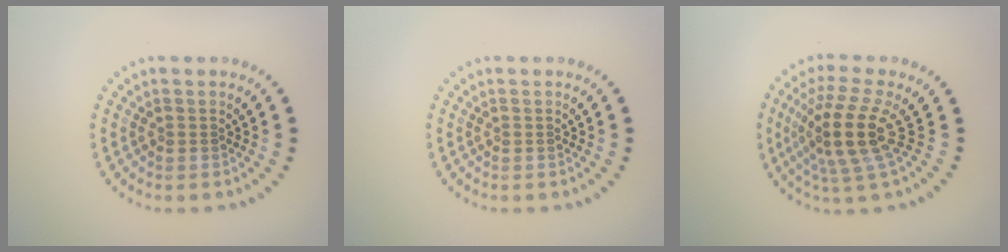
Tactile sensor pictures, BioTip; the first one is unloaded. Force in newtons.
{"total": 0.0}
{"total": 5.0, "press": 3.6, "slide": 3.5}